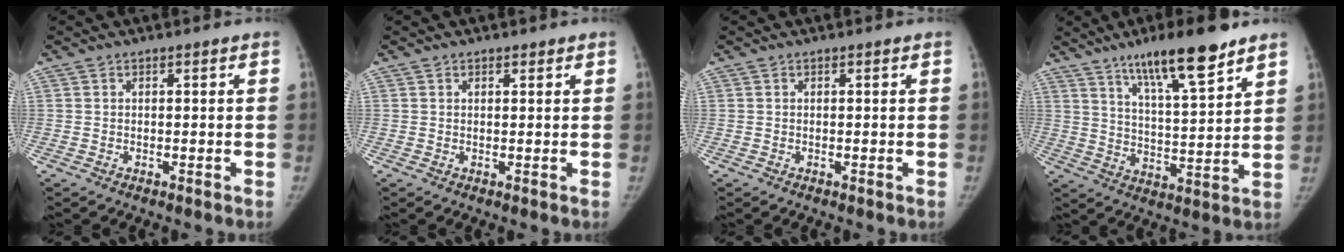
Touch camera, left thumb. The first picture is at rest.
{"total": 0.7, "force": [0.5, 0.4, 0.1], "torque": [0.005, -0.004, 0.005]}
{"total": 0.0}
{"total": 14.6, "force": [9.8, 2.6, 10.5], "torque": [-0.159, -0.053, 0.167]}